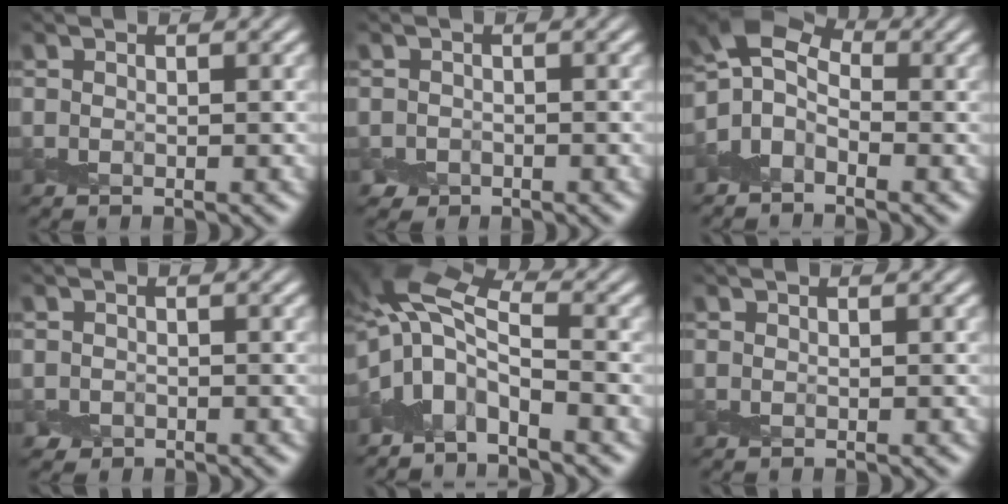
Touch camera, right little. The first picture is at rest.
{"total": 1.3, "force": [-0.9, 0.9, 0.0], "torque": [0.005, -0.001, -0.019]}
{"total": 4.7, "force": [-1.7, 3.0, 3.2], "torque": [-0.062, 0.013, -0.051]}
{"total": 0.9, "force": [-0.6, 0.7, 0.0], "torque": [0.005, -0.003, -0.011]}
{"total": 5.9, "force": [-2.8, 2.7, 4.4], "torque": [-0.084, 0.008, -0.071]}
{"total": 0.0}